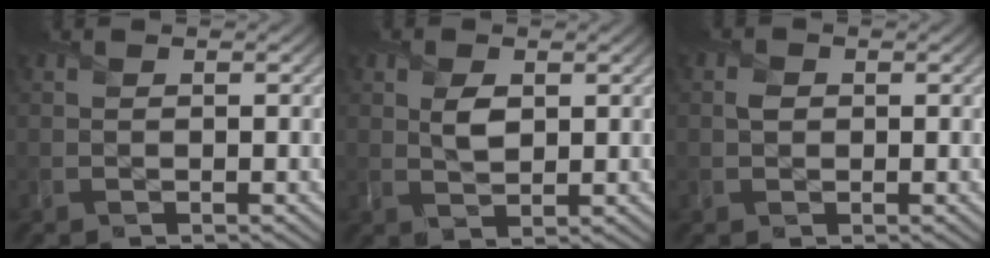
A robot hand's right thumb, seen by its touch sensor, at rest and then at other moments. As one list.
[{"total": 2.5, "force": [1.0, 1.5, 1.7], "torque": [-0.033, -0.003, 0.021]}, {"total": 1.1, "force": [0.1, 1.0, 0.4], "torque": [-0.009, -0.001, 0.000]}]